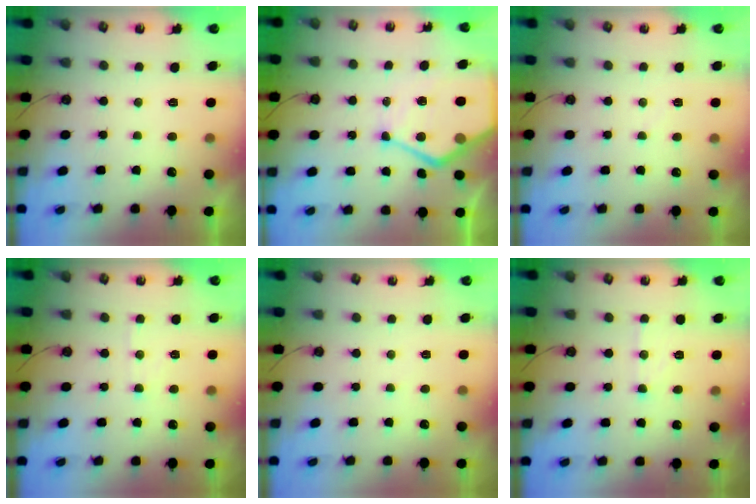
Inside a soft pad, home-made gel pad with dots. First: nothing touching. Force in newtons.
{"total": 16.4, "press": 16.4, "slide": 1.5}
{"total": 4.4, "press": 4.3, "slide": 0.7}
{"total": 3.7, "press": 3.6, "slide": 0.6}
{"total": 2.0, "press": 2.0, "slide": 0.4}
{"total": 6.4, "press": 6.4, "slide": 0.5}